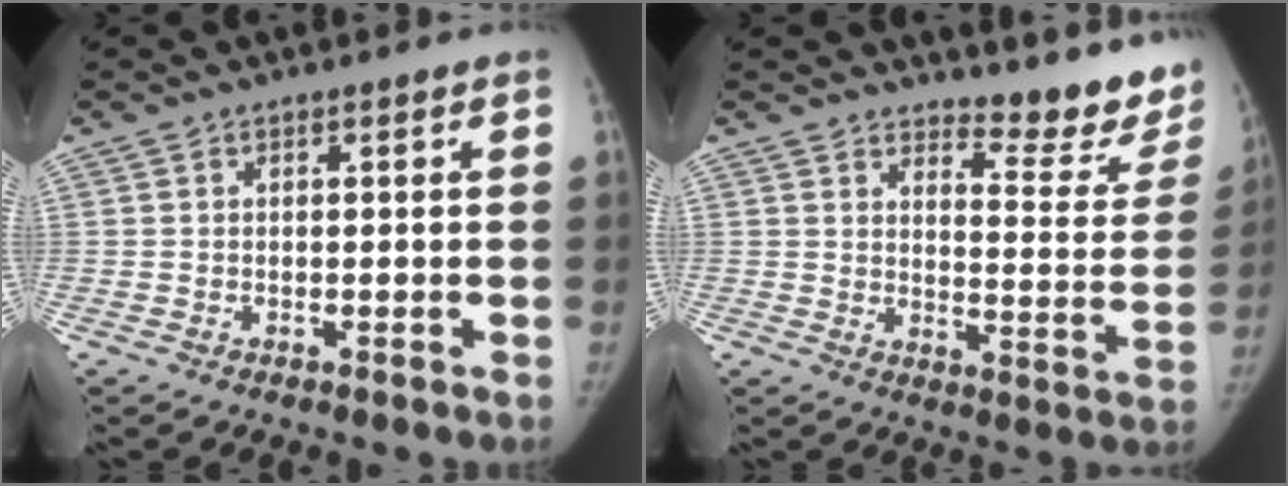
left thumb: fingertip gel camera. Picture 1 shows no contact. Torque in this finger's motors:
{"motor_torque": [0.91, -0.28, 0.43, -0.22, -0.05]}